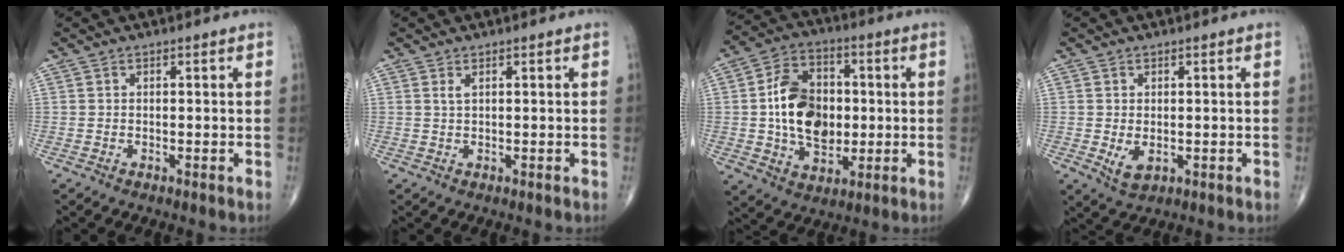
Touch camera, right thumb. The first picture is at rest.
{"total": 0.8, "force": [0.4, 0.2, 0.7], "torque": [-0.018, 0.002, 0.010]}
{"total": 15.0, "force": [0.2, 10.4, 10.8], "torque": [-0.161, 0.013, 0.004]}
{"total": 3.2, "force": [-0.4, 1.9, 2.5], "torque": [-0.037, -0.007, 0.003]}